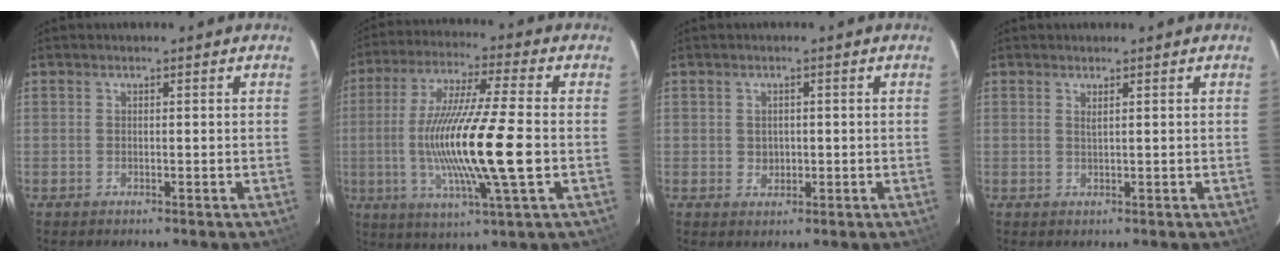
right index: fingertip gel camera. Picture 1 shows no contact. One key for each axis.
{"total": 18.3, "fx": -2.6, "fy": 1.0, "fz": 18.1, "tx": -0.338, "ty": -0.018, "tz": -0.045}
{"total": 2.1, "fx": 0.0, "fy": 1.9, "fz": 0.7, "tx": -0.010, "ty": 0.003, "tz": 0.003}
{"total": 0.8, "fx": 0.6, "fy": -0.2, "fz": 0.6, "tx": -0.011, "ty": -0.001, "tz": 0.010}